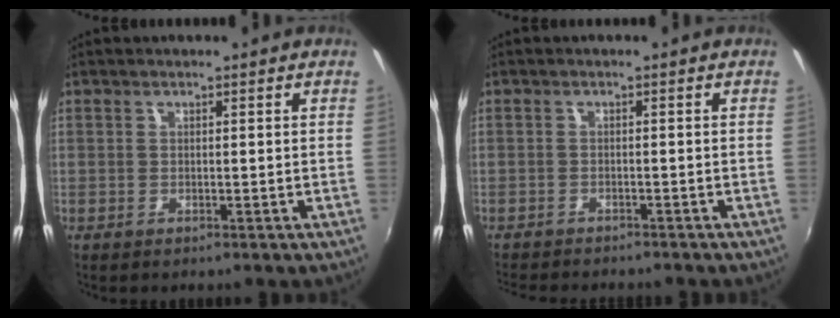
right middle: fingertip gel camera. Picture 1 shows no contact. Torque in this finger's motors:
{"motor_torque": [0.95, -1.18, 0.12, 0.06]}